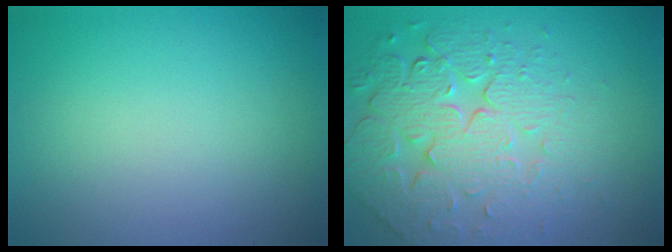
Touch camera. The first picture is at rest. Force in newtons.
{"total": 7.9, "press": 5.7, "slide": 5.6}